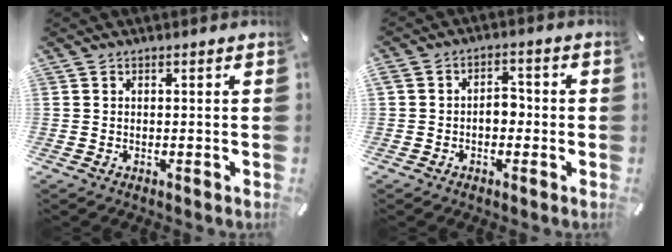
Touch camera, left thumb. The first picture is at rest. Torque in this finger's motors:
{"motor_torque": [1.64, 0.94, 0.87, -0.51, 0.36]}